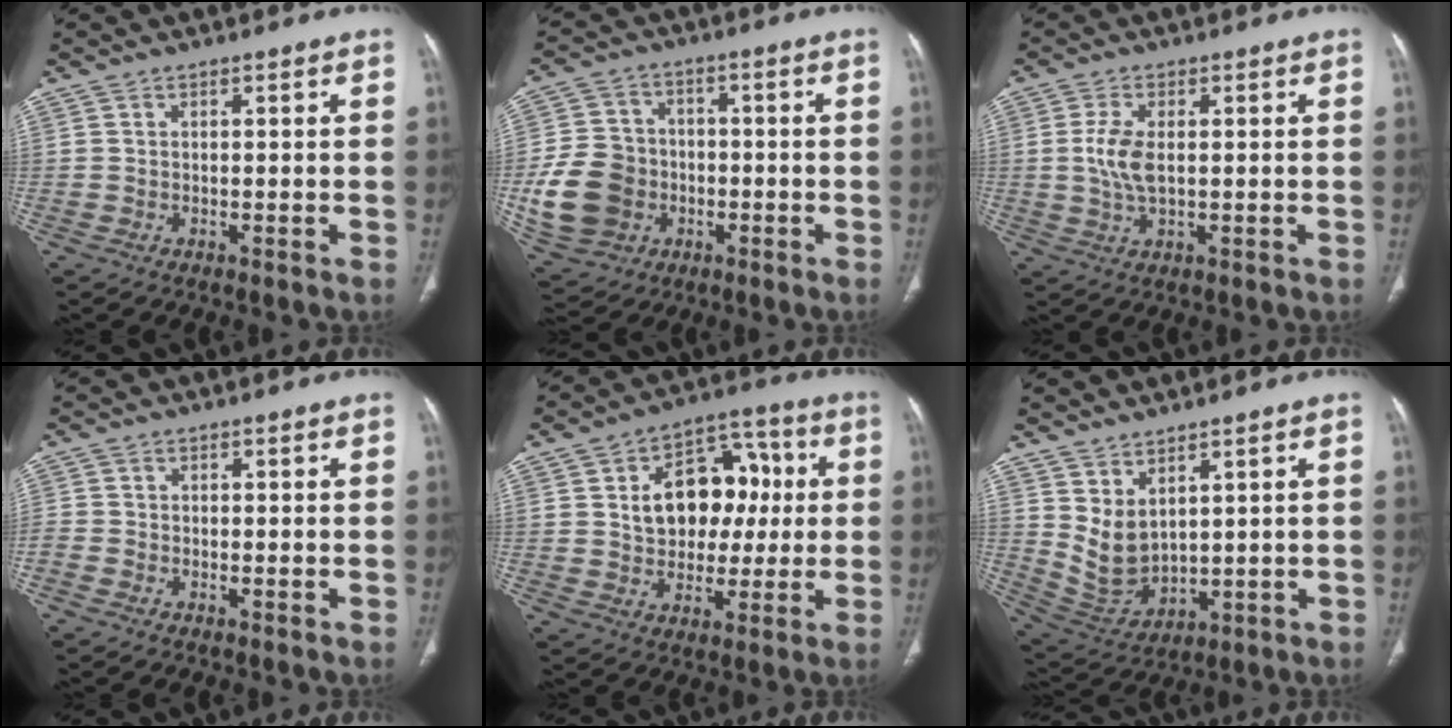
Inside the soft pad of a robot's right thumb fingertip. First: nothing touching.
{"total": 14.1, "force": [-3.0, 12.0, 6.6], "torque": [-0.112, 0.017, -0.048]}
{"total": 5.6, "force": [0.4, 2.8, 4.9], "torque": [-0.111, -0.001, 0.007]}
{"total": 1.9, "force": [-1.3, 1.1, 0.9], "torque": [-0.021, 0.005, -0.030]}
{"total": 14.9, "force": [1.9, 10.9, 10.0], "torque": [-0.101, 0.026, 0.030]}
{"total": 7.7, "force": [3.3, 4.4, 5.4], "torque": [-0.081, -0.030, 0.091]}